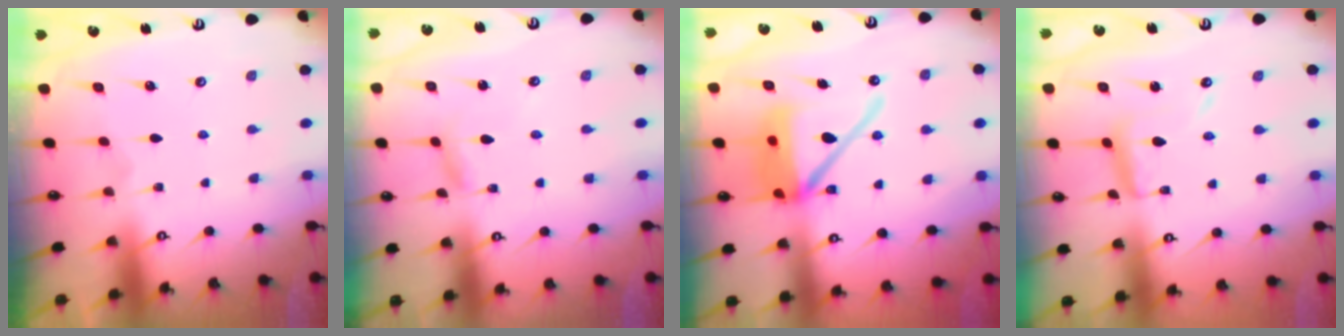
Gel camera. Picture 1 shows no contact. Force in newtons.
{"total": 2.8, "press": 2.8, "slide": 0.1}
{"total": 15.6, "press": 15.3, "slide": 2.5}
{"total": 9.6, "press": 9.5, "slide": 0.8}